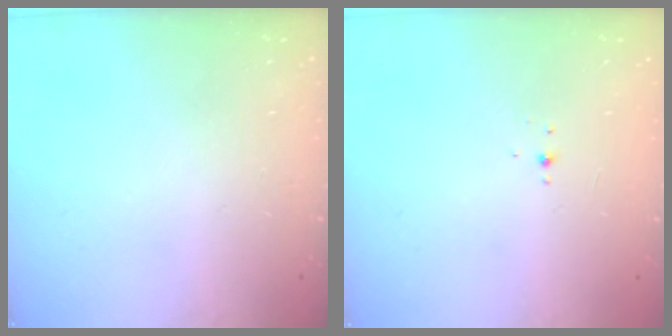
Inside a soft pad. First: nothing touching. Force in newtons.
{"total": 2.1, "press": 1.9, "slide": 0.8}